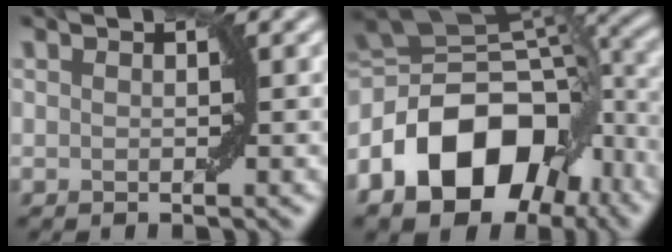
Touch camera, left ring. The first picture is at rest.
{"total": 14.5, "force": [-6.2, 9.8, 8.7], "torque": [-0.156, 0.010, -0.121]}